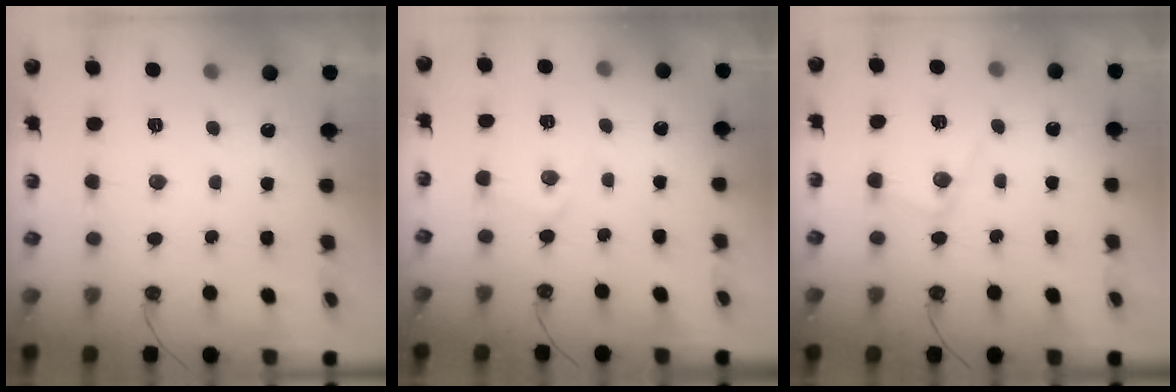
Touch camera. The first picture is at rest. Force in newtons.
{"total": 4.6, "press": 4.6, "slide": 0.3}
{"total": 10.5, "press": 10.5, "slide": 0.5}